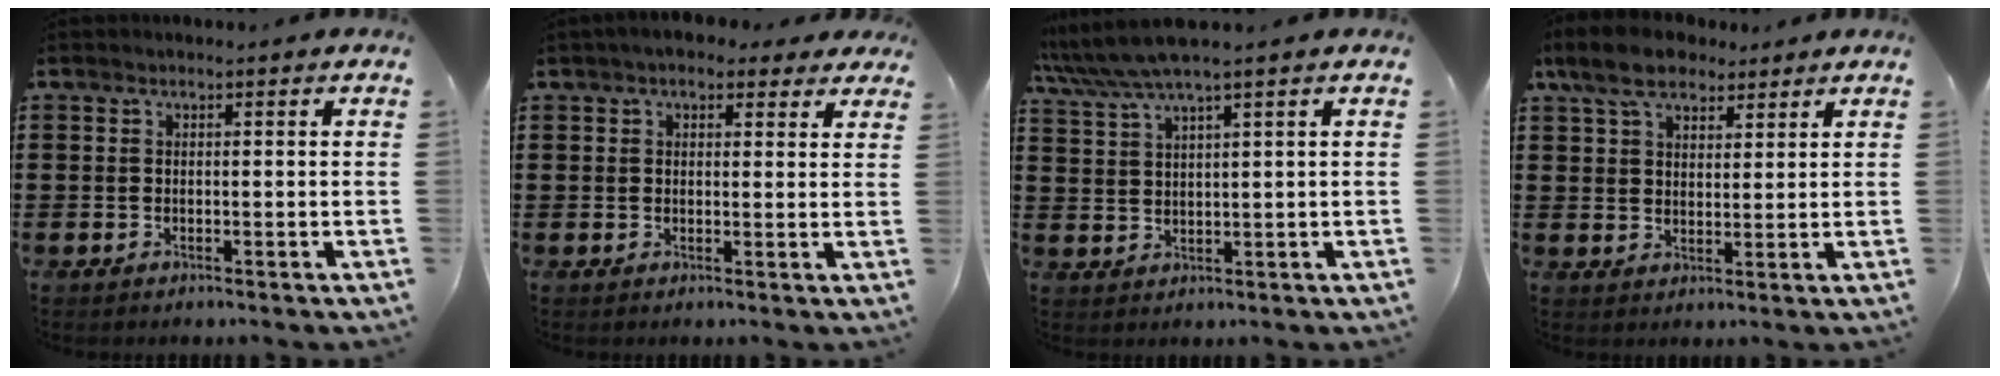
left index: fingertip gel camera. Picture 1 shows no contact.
{"total": 3.4, "force": [2.5, 1.6, 1.6], "torque": [-0.032, 0.001, 0.043]}
{"total": 5.0, "force": [3.8, -0.1, 3.2], "torque": [-0.073, -0.006, 0.065]}
{"total": 7.6, "force": [5.6, 3.7, 3.6], "torque": [-0.085, 0.000, 0.103]}